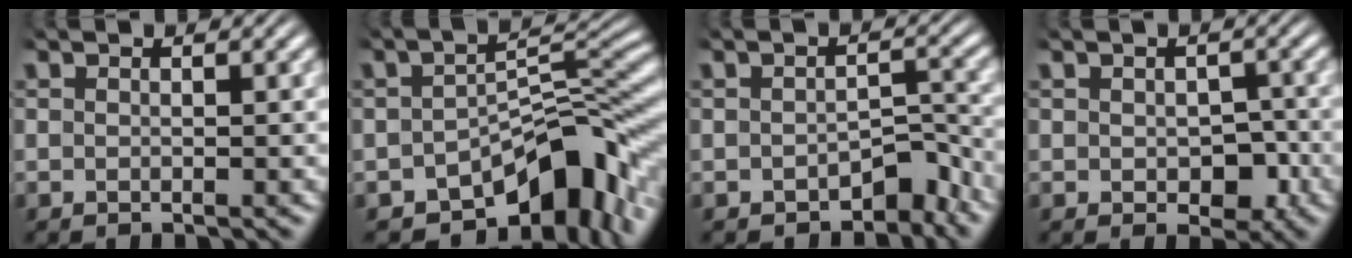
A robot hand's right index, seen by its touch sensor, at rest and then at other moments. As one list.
[{"total": 9.6, "force": [-6.0, 3.5, 6.7], "torque": [-0.081, -0.012, -0.080]}, {"total": 2.5, "force": [-2.1, 0.9, 1.1], "torque": [-0.009, -0.001, -0.031]}, {"total": 2.5, "force": [-0.8, 1.8, 1.6], "torque": [-0.019, -0.008, -0.007]}]